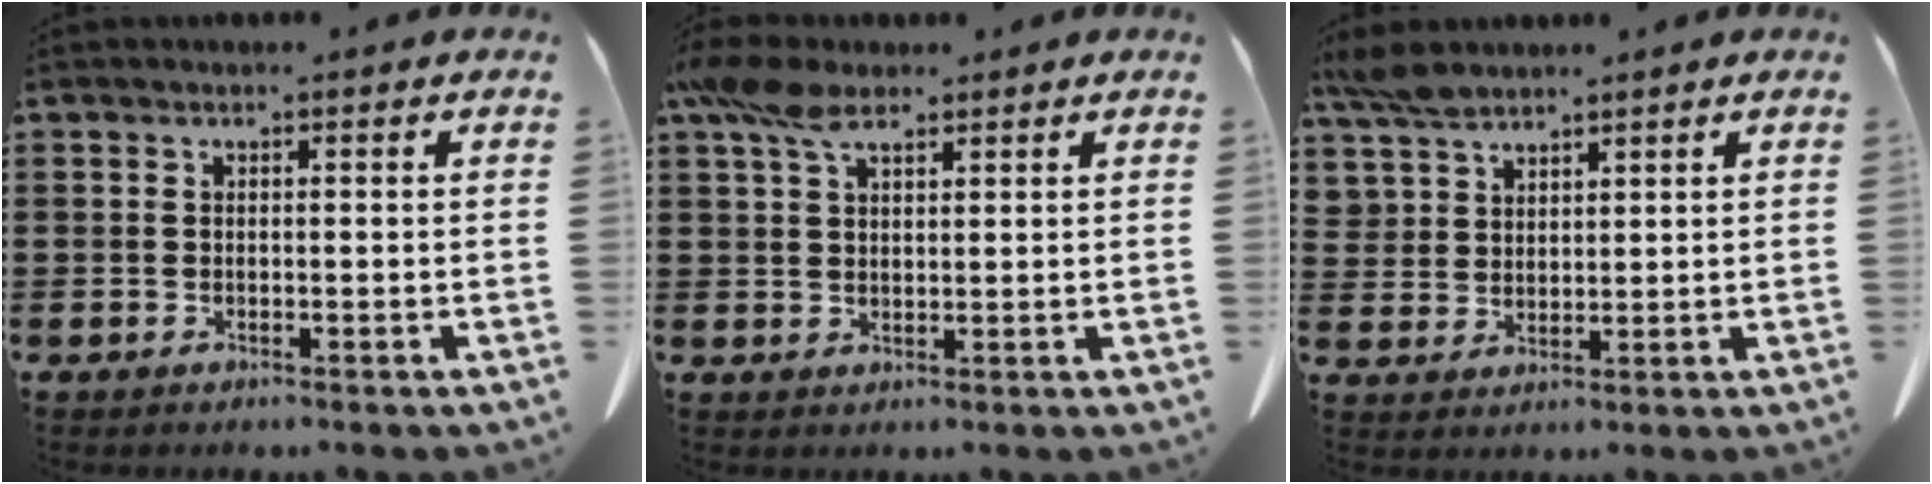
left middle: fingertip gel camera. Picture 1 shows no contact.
{"total": 6.0, "force": [3.9, 2.6, 3.8], "torque": [-0.079, -0.003, 0.071]}
{"total": 4.2, "force": [3.7, 2.0, 0.6], "torque": [-0.030, -0.005, 0.071]}